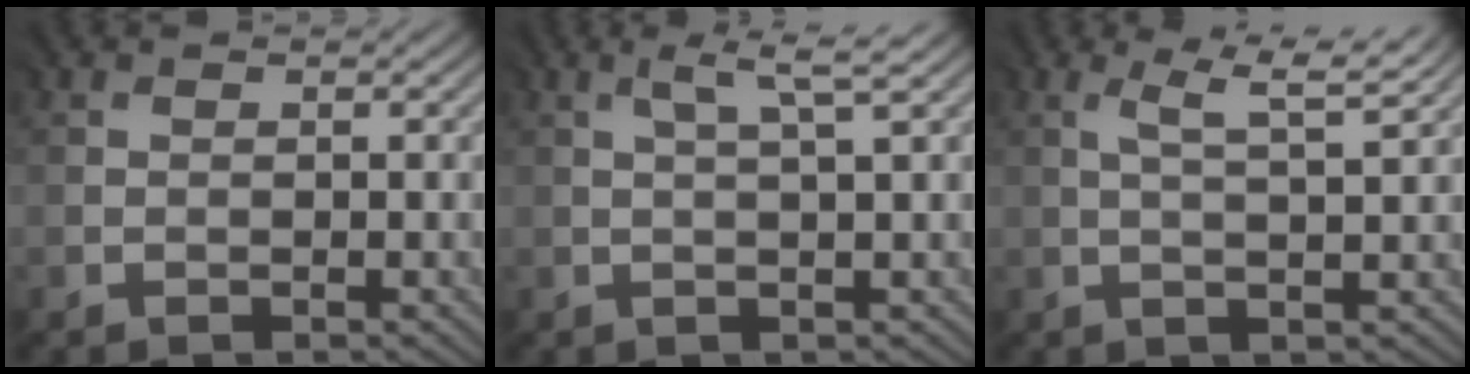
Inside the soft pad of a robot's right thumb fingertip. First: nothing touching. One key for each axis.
{"total": 2.7, "fx": 1.1, "fy": -0.4, "fz": 2.5, "tx": -0.042, "ty": 0.009, "tz": 0.022}
{"total": 4.0, "fx": 1.9, "fy": 0.0, "fz": 3.5, "tx": -0.062, "ty": 0.007, "tz": 0.041}